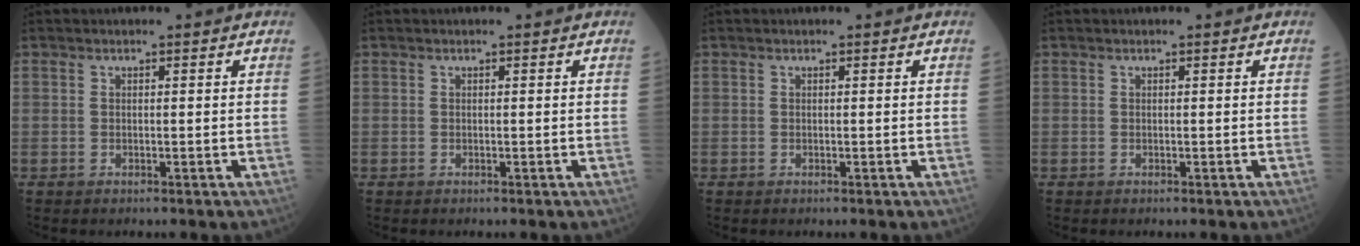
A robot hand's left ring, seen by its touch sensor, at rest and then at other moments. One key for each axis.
{"total": 0.0}
{"total": 0.0}
{"total": 0.0}